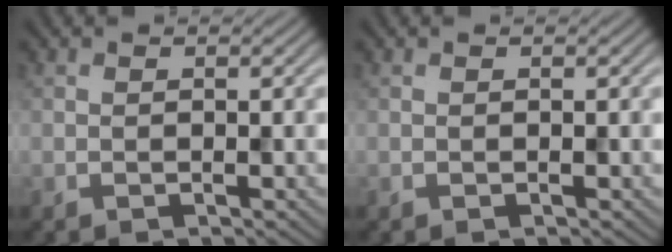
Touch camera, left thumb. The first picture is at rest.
{"total": 0.0}